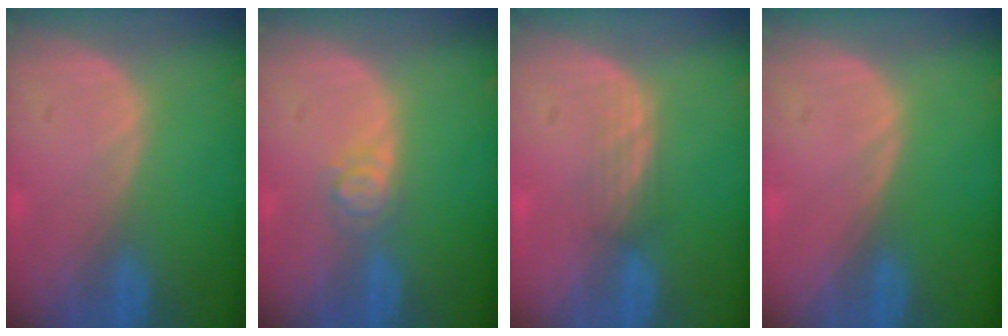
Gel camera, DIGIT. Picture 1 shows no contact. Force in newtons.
{"total": 2.6, "press": 2.6, "slide": 0.3}
{"total": 2.2, "press": 2.2, "slide": 0.4}
{"total": 0.0}